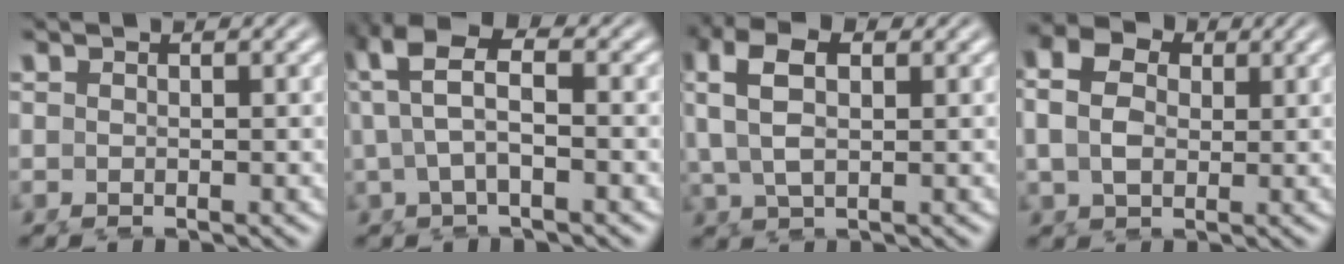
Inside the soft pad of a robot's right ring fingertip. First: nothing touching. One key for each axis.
{"total": 6.2, "fx": 1.9, "fy": 3.4, "fz": 4.8, "tx": -0.100, "ty": 0.007, "tz": 0.025}
{"total": 5.8, "fx": 2.0, "fy": 3.4, "fz": 4.2, "tx": -0.101, "ty": 0.005, "tz": 0.033}
{"total": 5.6, "fx": 1.2, "fy": 4.3, "fz": 3.4, "tx": -0.069, "ty": -0.004, "tz": 0.018}